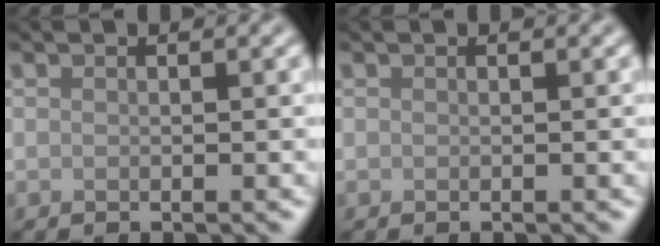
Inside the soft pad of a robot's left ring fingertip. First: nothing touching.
{"total": 0.0}